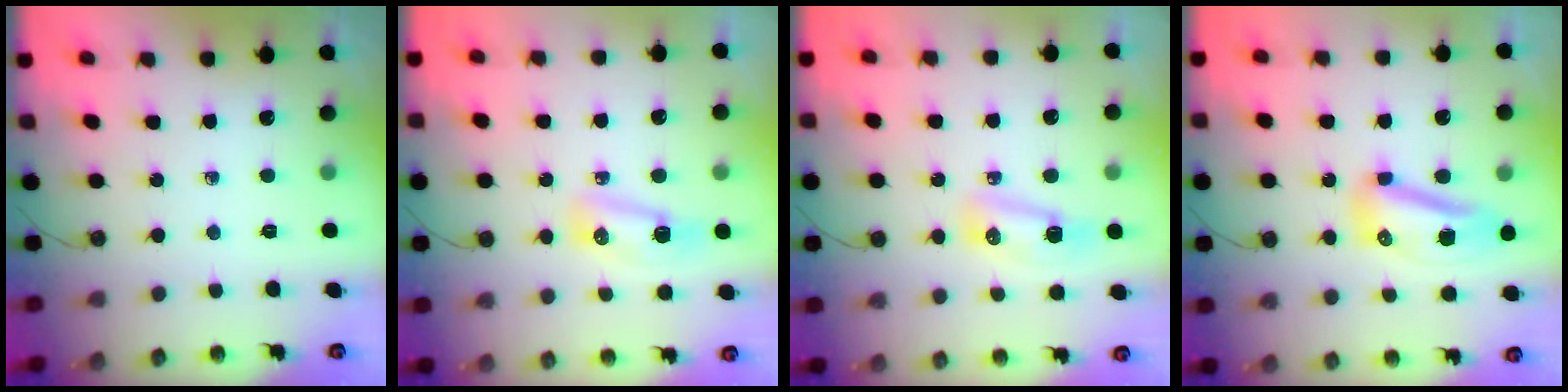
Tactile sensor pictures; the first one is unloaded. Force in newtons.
{"total": 7.8, "press": 7.6, "slide": 1.6}
{"total": 7.8, "press": 7.6, "slide": 1.6}
{"total": 15.8, "press": 12.7, "slide": 9.5}